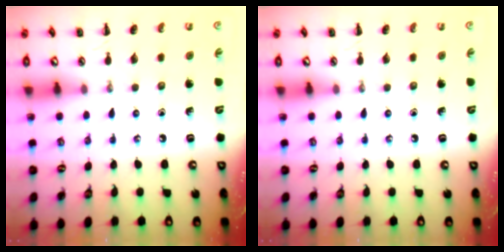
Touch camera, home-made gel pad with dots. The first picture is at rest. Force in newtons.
{"total": 0.0}